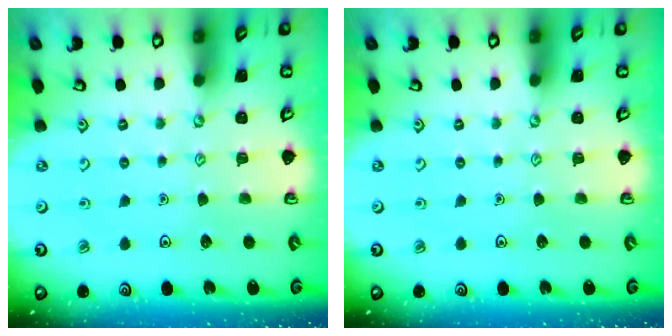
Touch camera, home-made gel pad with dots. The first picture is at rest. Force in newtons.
{"total": 0.0}